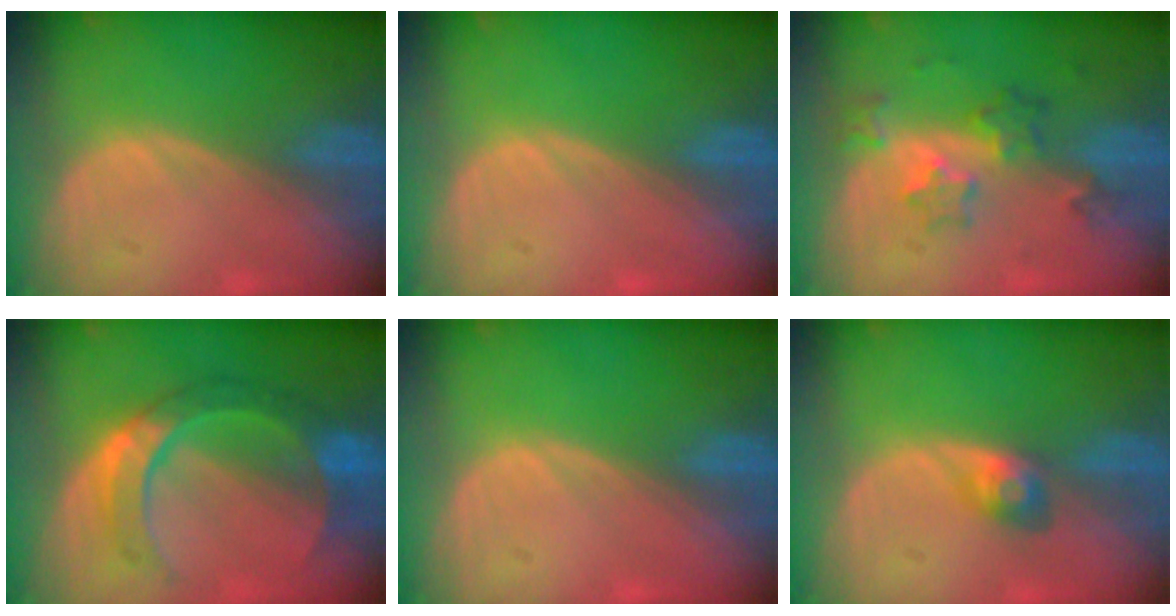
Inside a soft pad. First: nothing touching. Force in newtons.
{"total": 0.0}
{"total": 5.8, "press": 5.3, "slide": 2.3}
{"total": 7.9, "press": 7.9, "slide": 0.3}
{"total": 0.0}
{"total": 2.8, "press": 2.6, "slide": 1.0}